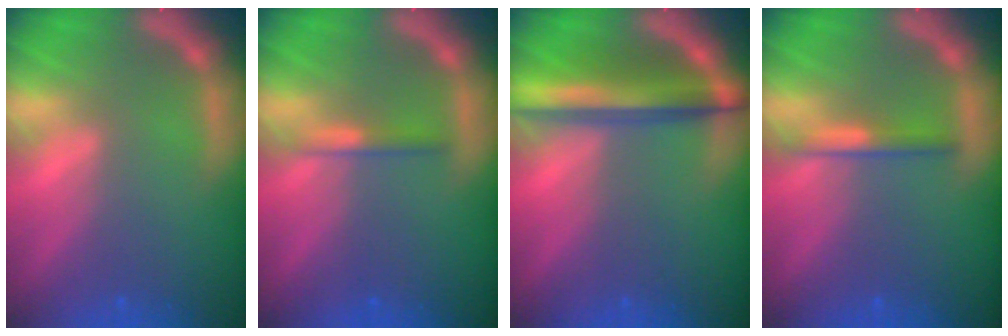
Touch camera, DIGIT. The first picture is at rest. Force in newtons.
{"total": 1.4}
{"total": 6.5}
{"total": 1.9}